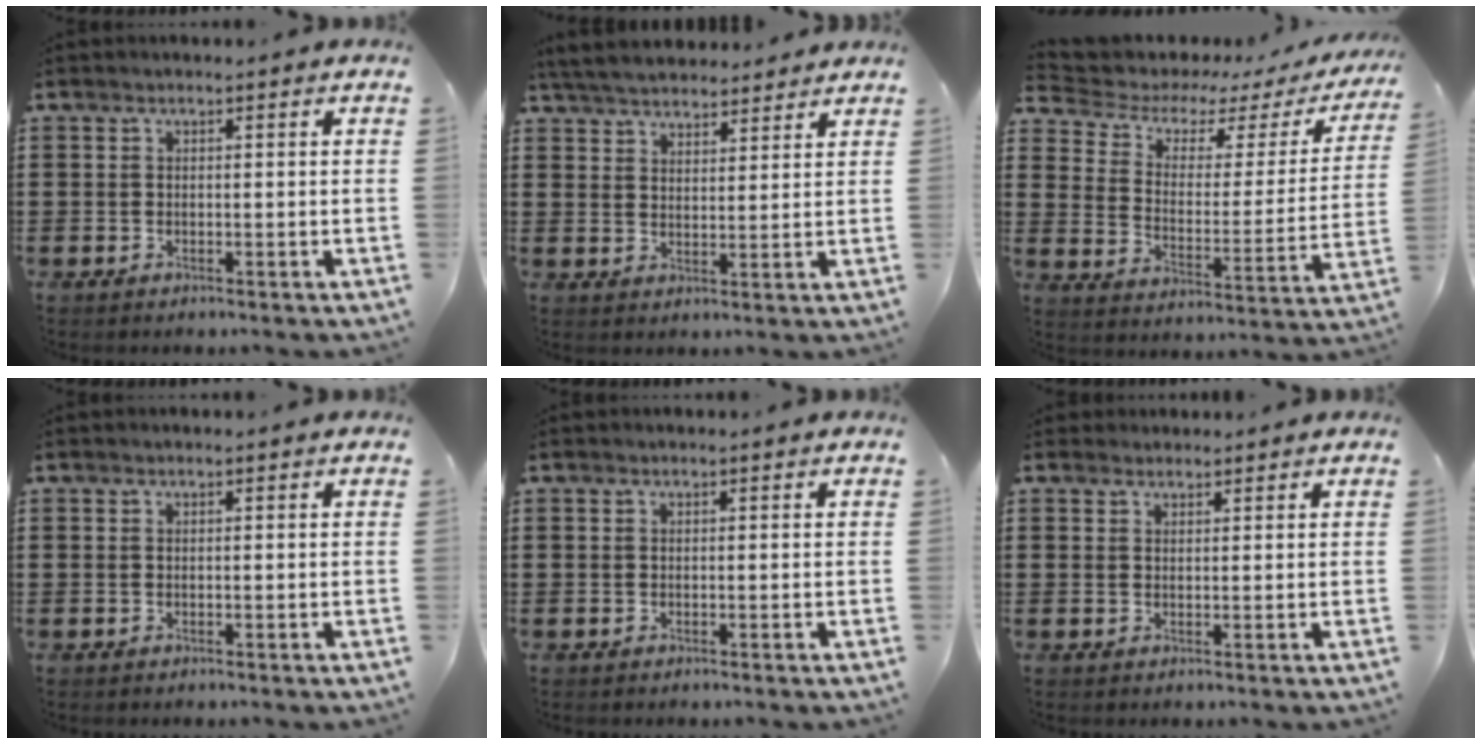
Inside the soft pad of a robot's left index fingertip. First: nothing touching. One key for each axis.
{"total": 4.9, "fx": 4.7, "fy": 1.1, "fz": 1.0, "tx": -0.037, "ty": -0.010, "tz": 0.088}
{"total": 4.3, "fx": 3.0, "fy": 2.3, "fz": 2.0, "tx": -0.062, "ty": -0.020, "tz": 0.044}
{"total": 0.0}
{"total": 0.0}
{"total": 1.5, "fx": 1.4, "fy": 0.6, "fz": 0.0, "tx": -0.003, "ty": 0.004, "tz": 0.027}